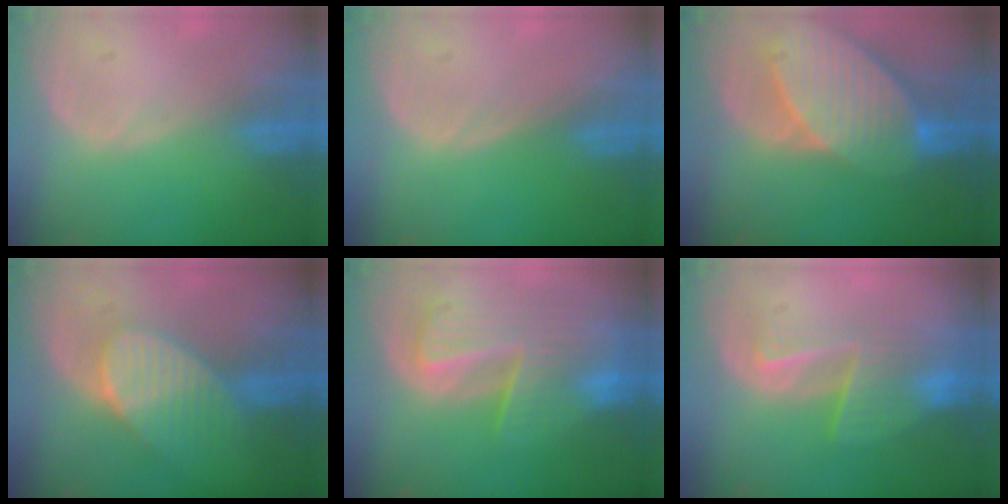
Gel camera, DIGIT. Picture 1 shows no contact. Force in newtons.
{"total": 0.0}
{"total": 10.7, "press": 9.4, "slide": 5.0}
{"total": 7.3, "press": 6.8, "slide": 2.7}
{"total": 10.1, "press": 8.8, "slide": 5.0}
{"total": 6.5, "press": 6.0, "slide": 2.4}